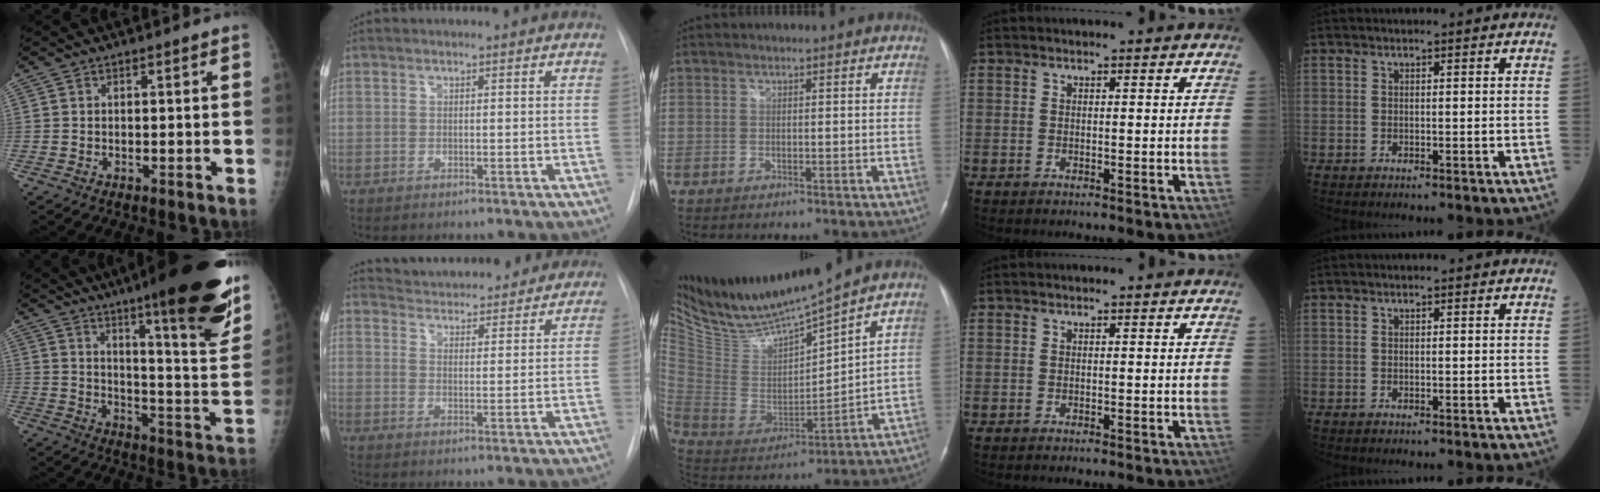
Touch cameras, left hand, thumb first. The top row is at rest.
{"thumb": {"total": 27.6, "force": [17.2, 4.2, 21.1], "torque": [-0.258, -0.074, 0.243]}, "index": {"total": 17.9, "force": [16.7, 4.3, 4.6], "torque": [-0.066, 0.001, 0.216]}, "middle": {"total": 14.7, "force": [13.7, -0.4, 5.3], "torque": [-0.112, -0.024, 0.269]}}